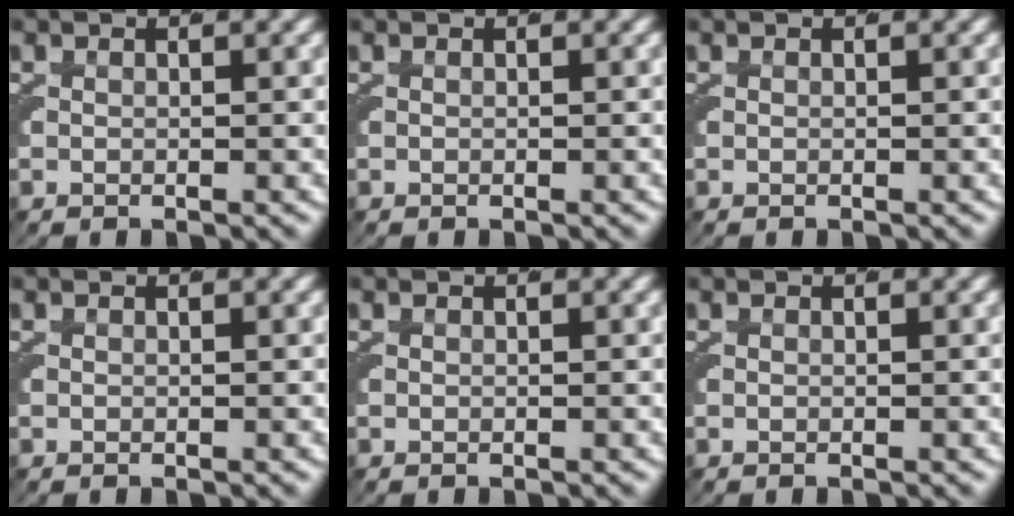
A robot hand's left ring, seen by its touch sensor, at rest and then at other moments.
{"total": 0.0}
{"total": 0.0}
{"total": 0.0}
{"total": 0.0}
{"total": 0.0}